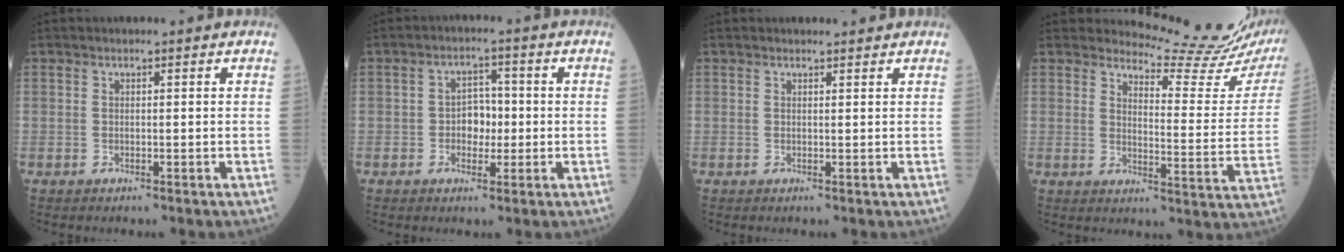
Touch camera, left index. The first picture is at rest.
{"total": 3.9, "force": [-0.5, 2.7, 2.8], "torque": [-0.042, 0.012, -0.010]}
{"total": 2.1, "force": [2.0, 0.2, 0.4], "torque": [-0.011, 0.007, 0.026]}
{"total": 14.2, "force": [14.1, -0.9, 1.6], "torque": [-0.020, -0.113, 0.158]}